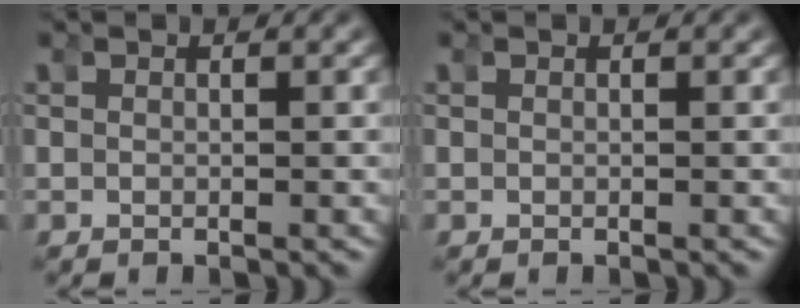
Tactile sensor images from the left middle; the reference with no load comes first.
{"total": 0.0}